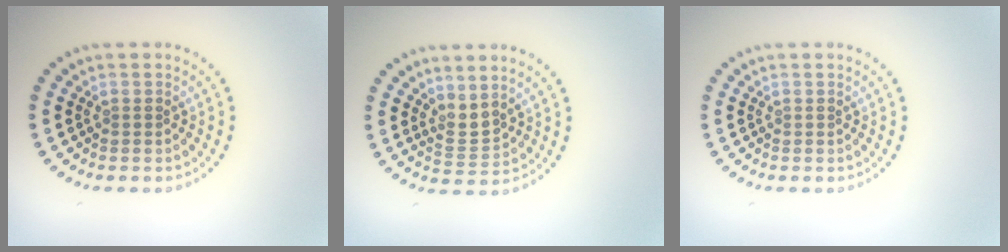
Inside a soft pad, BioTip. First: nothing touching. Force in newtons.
{"total": 1.9, "press": 1.4, "slide": 1.4}
{"total": 0.0}